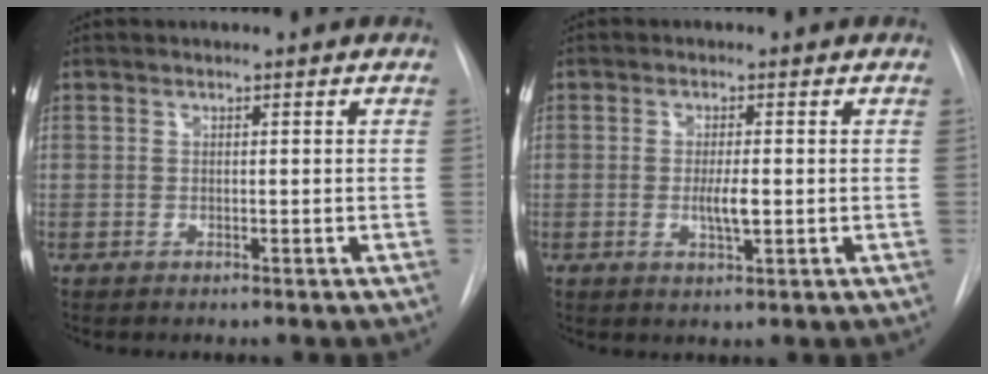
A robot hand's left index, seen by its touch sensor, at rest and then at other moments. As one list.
[{"total": 3.1, "force": [-0.7, 0.6, 3.0], "torque": [-0.056, -0.009, -0.010]}]